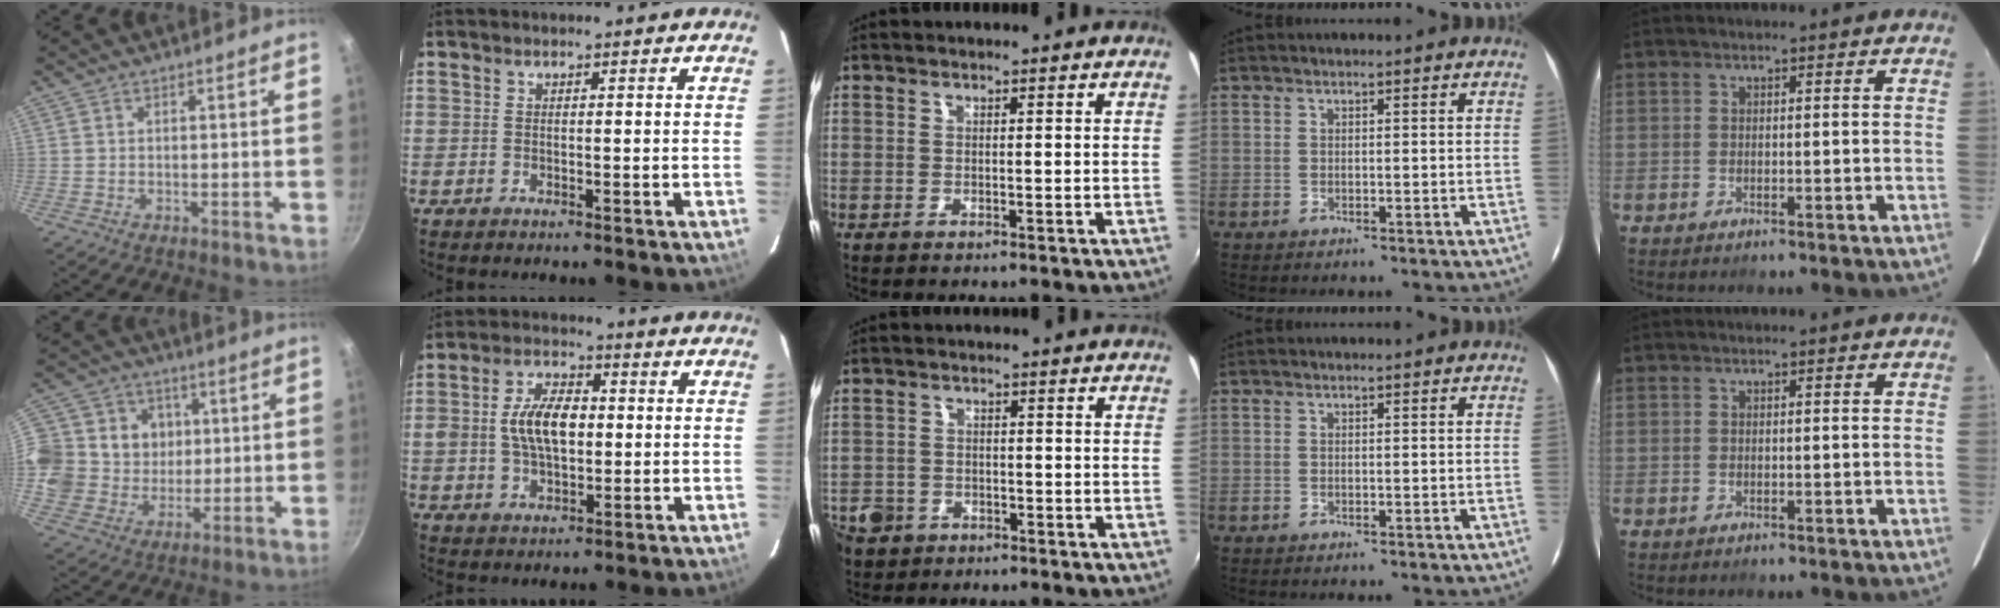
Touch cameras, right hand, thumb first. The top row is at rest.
{"thumb": {"total": 15.9, "force": [2.4, 14.7, 5.8], "torque": [-0.094, 0.006, 0.035]}, "index": {"total": 9.6, "force": [0.3, 5.3, 7.9], "torque": [-0.151, 0.015, 0.008]}, "middle": {"total": 6.6, "force": [-3.4, 5.3, 1.9], "torque": [-0.067, 0.004, -0.055]}}